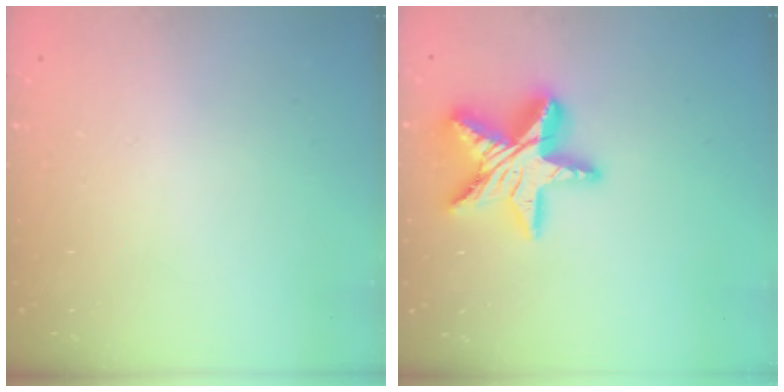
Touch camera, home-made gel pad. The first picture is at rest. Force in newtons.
{"total": 17.6, "press": 17.5, "slide": 1.6}